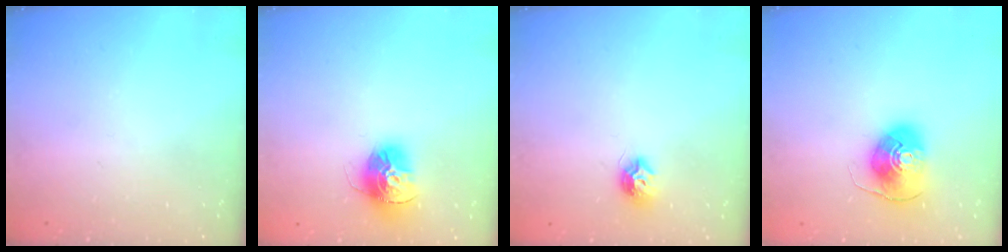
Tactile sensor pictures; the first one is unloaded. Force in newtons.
{"total": 14.6, "press": 14.6, "slide": 1.5}
{"total": 7.9, "press": 7.9, "slide": 0.4}
{"total": 9.8, "press": 9.7, "slide": 1.2}